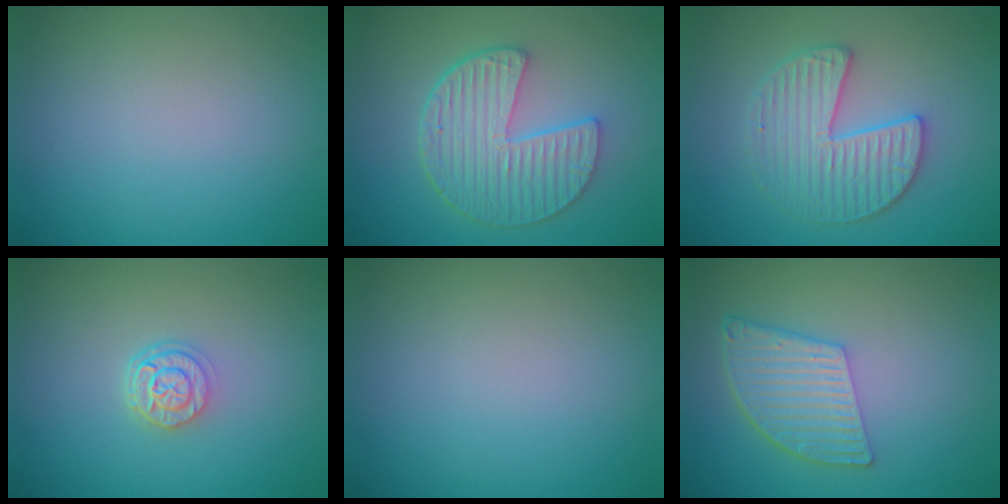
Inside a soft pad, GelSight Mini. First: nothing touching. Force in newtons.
{"total": 6.2, "press": 4.7, "slide": 4.0}
{"total": 3.8, "press": 3.8, "slide": 0.5}
{"total": 2.7, "press": 2.1, "slide": 1.7}
{"total": 0.0}
{"total": 5.4, "press": 3.9, "slide": 3.7}